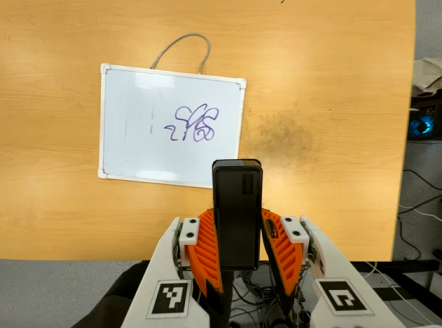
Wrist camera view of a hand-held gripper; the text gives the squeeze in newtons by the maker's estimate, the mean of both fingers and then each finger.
{"total": 4.7, "left": 3.2, "right": 6.1}